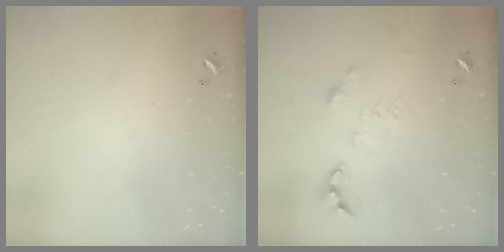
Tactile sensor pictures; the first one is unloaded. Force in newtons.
{"total": 0.0}